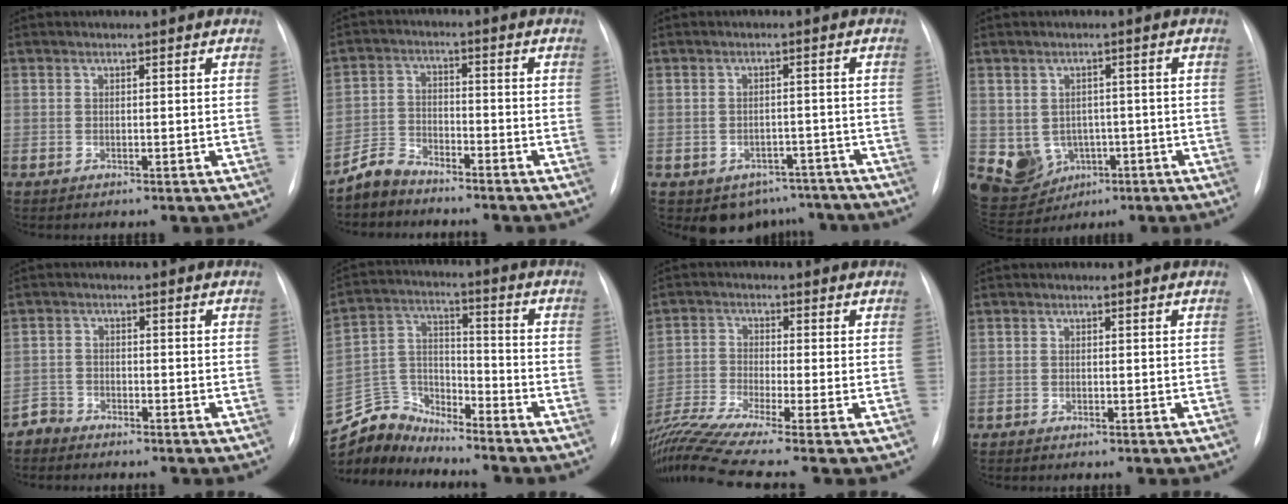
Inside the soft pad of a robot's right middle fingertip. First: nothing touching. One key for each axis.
{"total": 4.5, "fx": -4.2, "fy": 1.4, "fz": 0.2, "tx": -0.009, "ty": -0.008, "tz": -0.084}
{"total": 6.7, "fx": -5.1, "fy": 4.2, "fz": 0.9, "tx": 0.008, "ty": 0.017, "tz": -0.061}
{"total": 10.5, "fx": -3.2, "fy": 9.0, "fz": 4.3, "tx": -0.104, "ty": 0.016, "tz": -0.028}
{"total": 2.5, "fx": -2.3, "fy": 0.5, "fz": -0.8, "tx": 0.014, "ty": -0.007, "tz": -0.046}
{"total": 9.7, "fx": -9.6, "fy": 1.1, "fz": -1.0, "tx": 0.011, "ty": 0.035, "tz": -0.190}
{"total": 12.4, "fx": -9.7, "fy": -1.5, "fz": 7.5, "tx": -0.158, "ty": -0.012, "tz": -0.175}
{"total": 1.1, "fx": -1.0, "fy": 0.0, "fz": 0.4, "tx": -0.011, "ty": -0.005, "tz": -0.013}